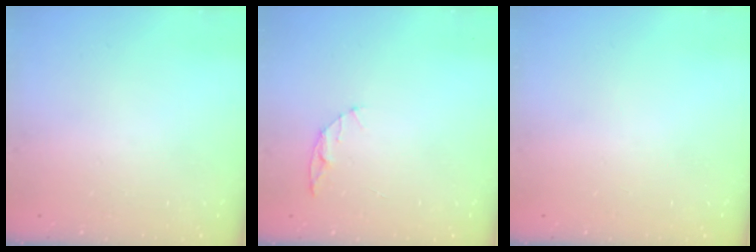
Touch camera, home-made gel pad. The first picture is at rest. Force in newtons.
{"total": 5.7, "press": 5.6, "slide": 0.7}
{"total": 0.0}